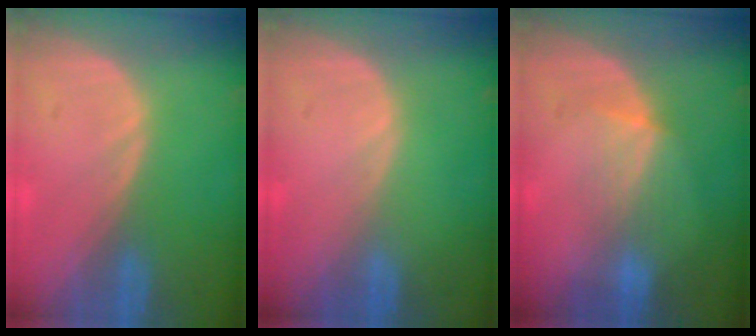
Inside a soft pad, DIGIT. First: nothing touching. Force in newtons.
{"total": 0.0}
{"total": 3.8, "press": 3.6, "slide": 1.2}